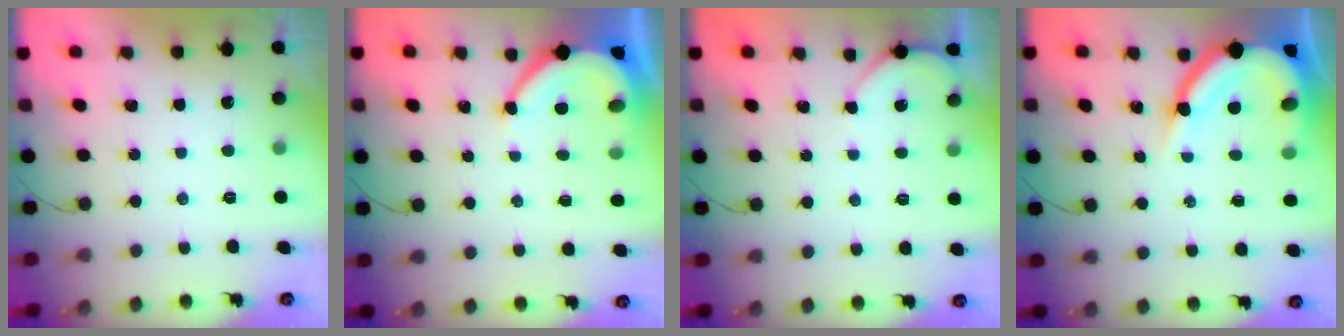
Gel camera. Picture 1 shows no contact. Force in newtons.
{"total": 6.6, "press": 6.6, "slide": 0.6}
{"total": 2.3, "press": 2.2, "slide": 0.4}
{"total": 14.4, "press": 14.3, "slide": 1.5}